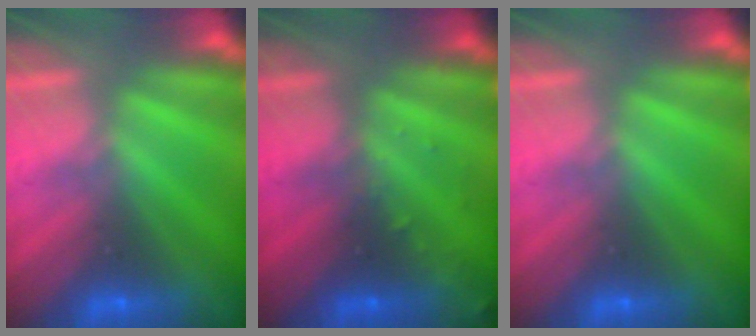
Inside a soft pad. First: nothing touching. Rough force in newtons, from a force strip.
{"total": 2.7}
{"total": 0.0}